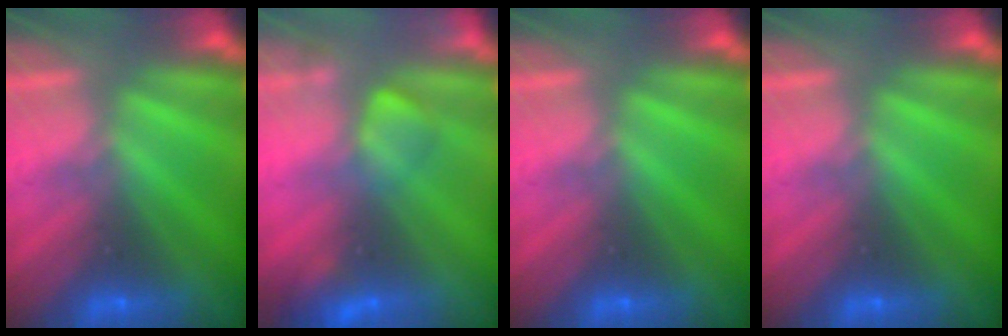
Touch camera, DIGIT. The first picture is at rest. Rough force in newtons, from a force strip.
{"total": 2.4}
{"total": 0.0}
{"total": 0.0}